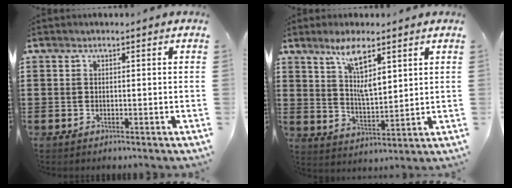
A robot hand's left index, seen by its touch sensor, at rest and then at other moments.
{"total": 7.8, "force": [4.5, 2.4, 5.9], "torque": [-0.119, -0.002, 0.077]}